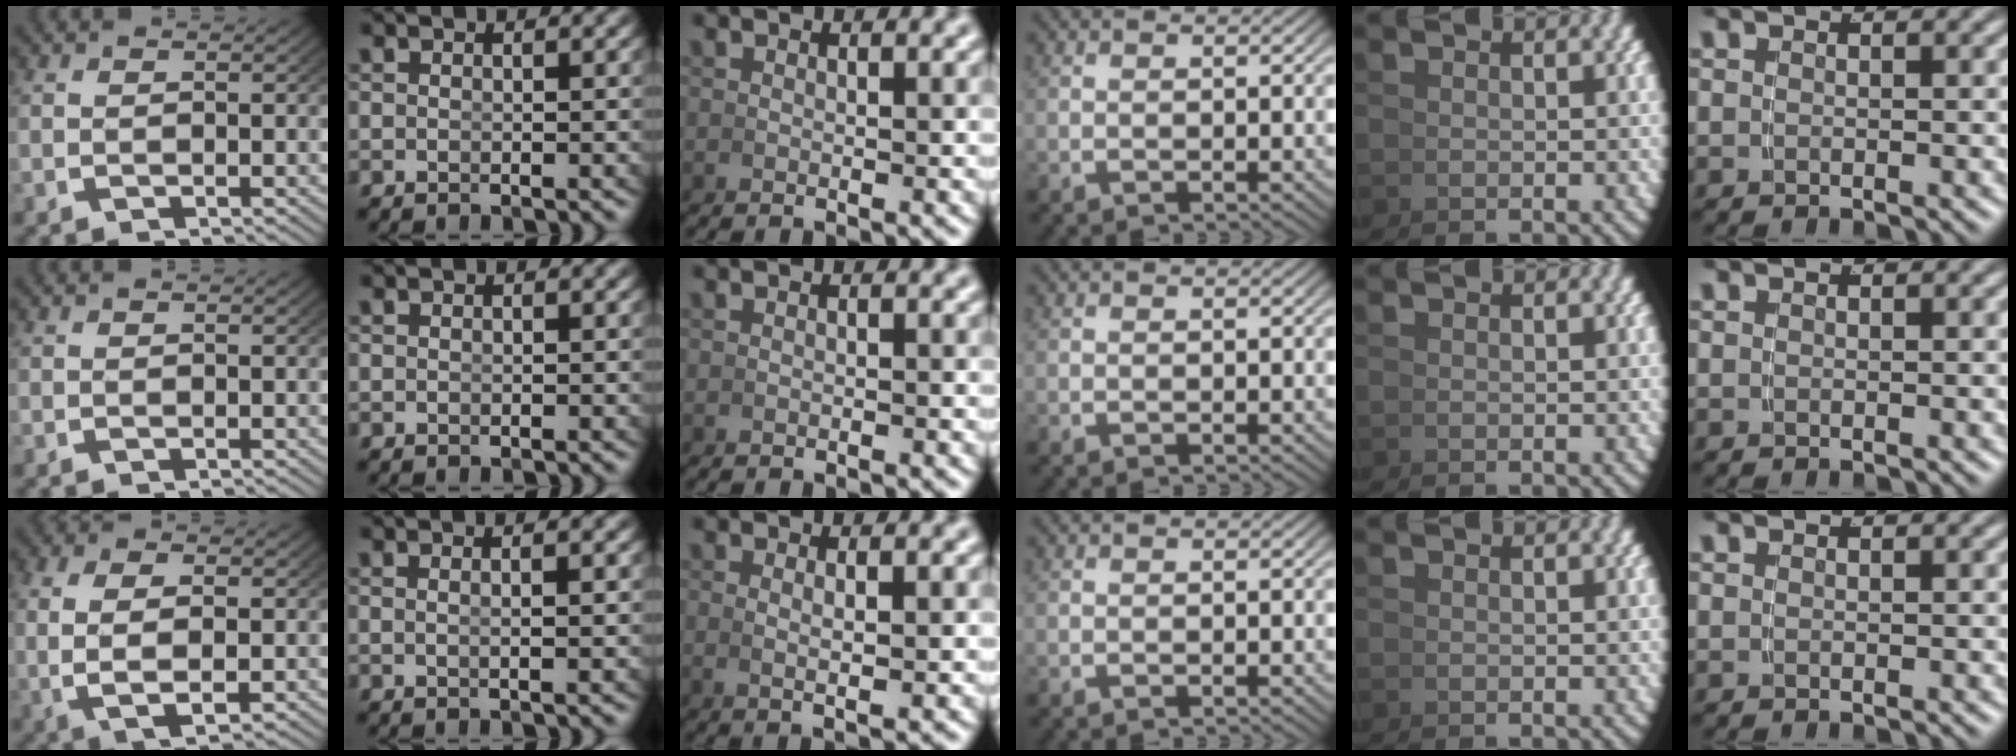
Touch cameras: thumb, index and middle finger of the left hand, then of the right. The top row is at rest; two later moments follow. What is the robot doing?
{"motion": "lift_and_place", "object": "hoodie"}